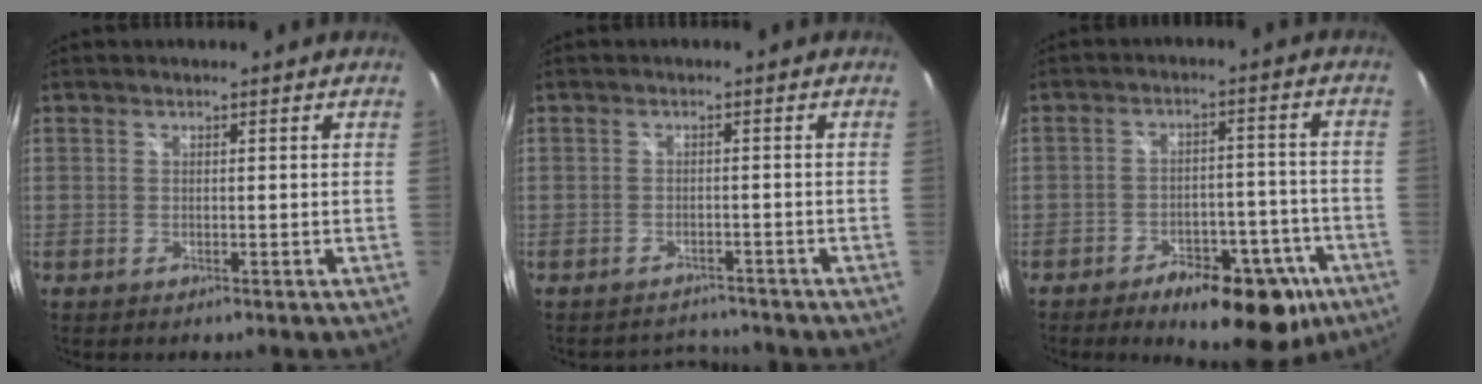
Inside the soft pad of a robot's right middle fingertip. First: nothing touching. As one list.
[{"total": 4.3, "force": [-4.2, 1.1, -0.1], "torque": [-0.006, 0.006, -0.065]}, {"total": 15.4, "force": [-9.6, 7.1, 9.6], "torque": [-0.142, 0.006, -0.120]}]